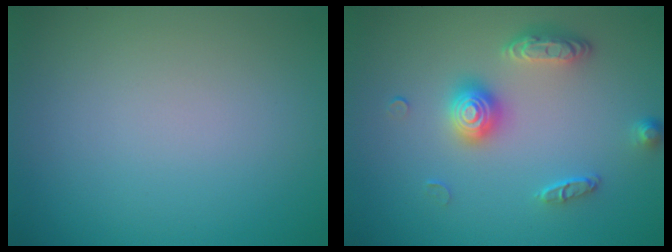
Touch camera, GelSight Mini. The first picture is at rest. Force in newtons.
{"total": 3.3, "press": 2.9, "slide": 1.6}